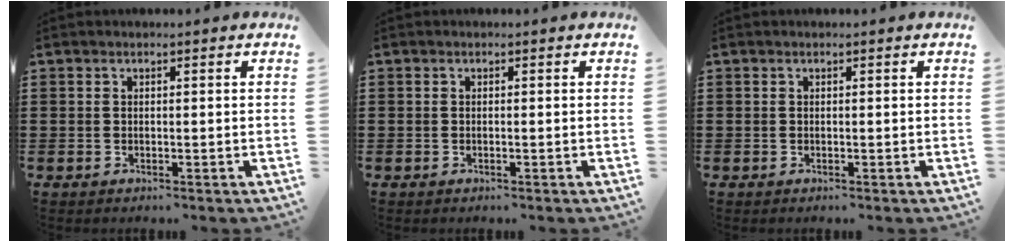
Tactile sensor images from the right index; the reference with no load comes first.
{"total": 0.0}
{"total": 0.0}